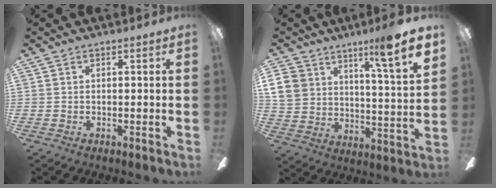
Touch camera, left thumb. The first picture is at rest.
{"total": 16.1, "force": [11.6, 4.9, 10.0], "torque": [-0.157, -0.079, 0.194]}